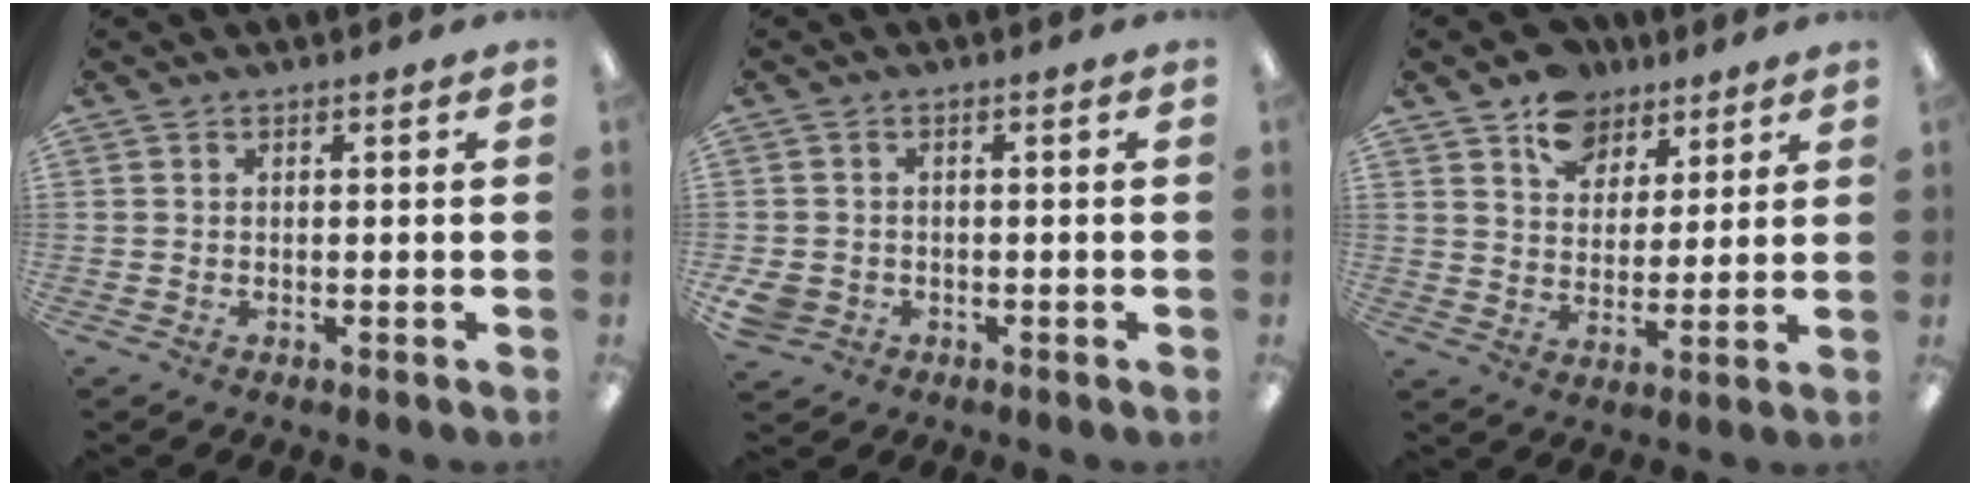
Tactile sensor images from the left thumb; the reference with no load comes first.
{"total": 3.7, "force": [-1.4, 3.1, 1.5], "torque": [-0.037, 0.005, -0.027]}
{"total": 10.9, "force": [7.5, 7.3, 3.0], "torque": [-0.038, -0.045, 0.139]}